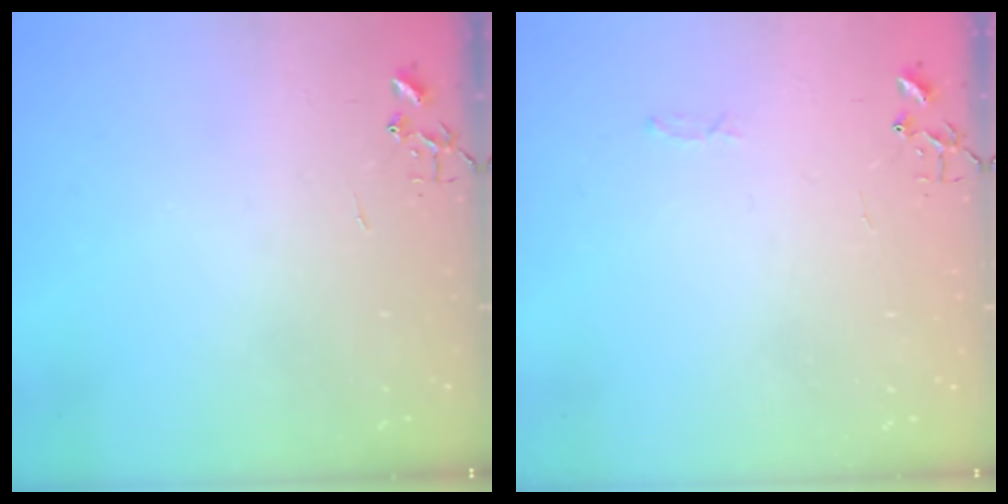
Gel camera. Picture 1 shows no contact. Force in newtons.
{"total": 2.8, "press": 2.8, "slide": 0.4}